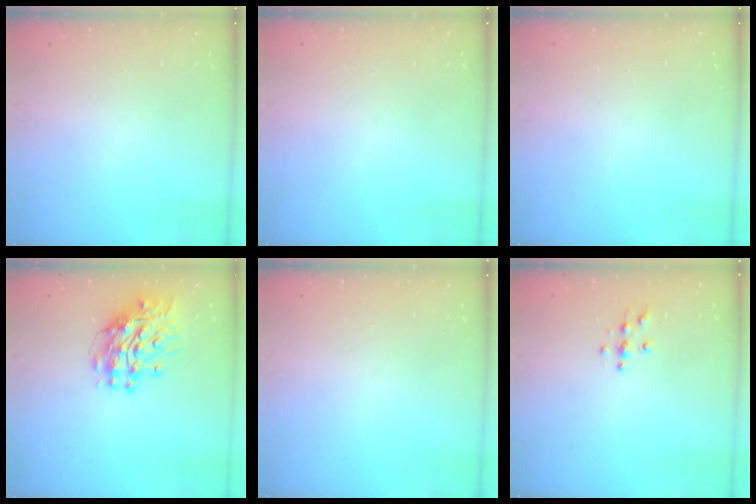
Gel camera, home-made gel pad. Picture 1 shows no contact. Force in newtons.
{"total": 0.0}
{"total": 0.0}
{"total": 11.7, "press": 11.6, "slide": 1.2}
{"total": 0.0}
{"total": 3.8, "press": 3.8, "slide": 0.4}